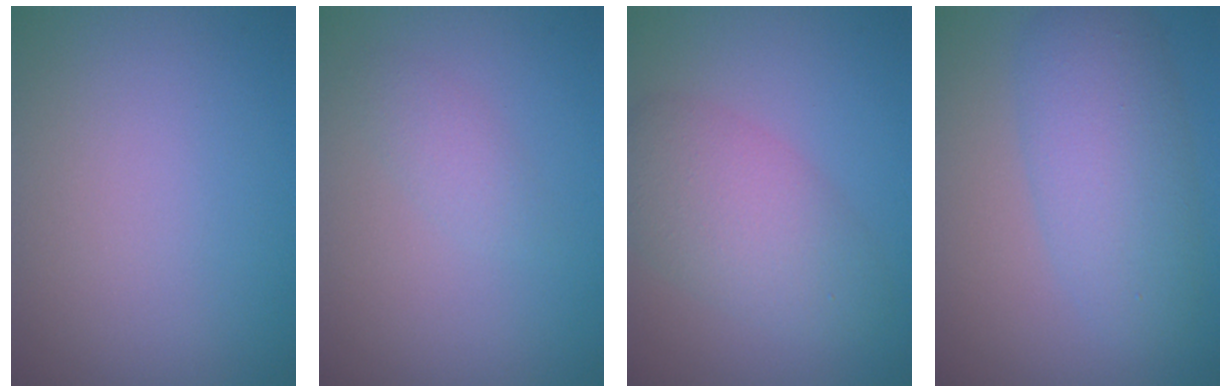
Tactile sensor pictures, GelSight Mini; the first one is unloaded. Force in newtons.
{"total": 1.4, "press": 1.4, "slide": 0.1}
{"total": 4.8, "press": 4.8, "slide": 0.2}
{"total": 5.2, "press": 5.2, "slide": 0.1}